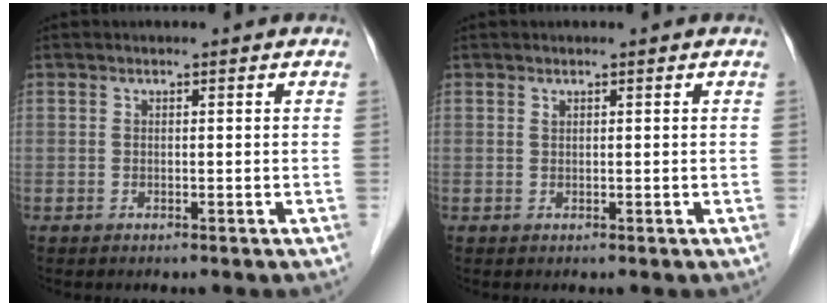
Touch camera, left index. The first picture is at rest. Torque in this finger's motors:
{"motor_torque": [0.05, 0.02, 0.00, 0.00]}